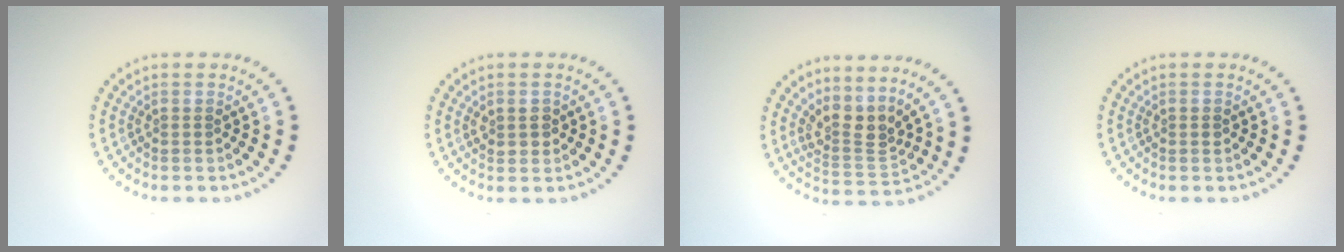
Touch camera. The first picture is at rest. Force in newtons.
{"total": 1.5, "press": 1.4, "slide": 0.4}
{"total": 3.1, "press": 2.3, "slide": 2.1}
{"total": 0.6, "press": 0.6, "slide": 0.2}